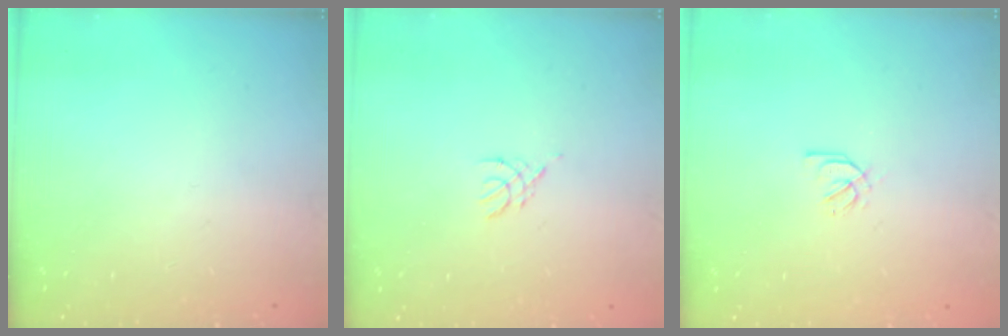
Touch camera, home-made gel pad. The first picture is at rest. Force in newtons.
{"total": 1.8, "press": 1.7, "slide": 0.4}
{"total": 1.8, "press": 1.8, "slide": 0.4}